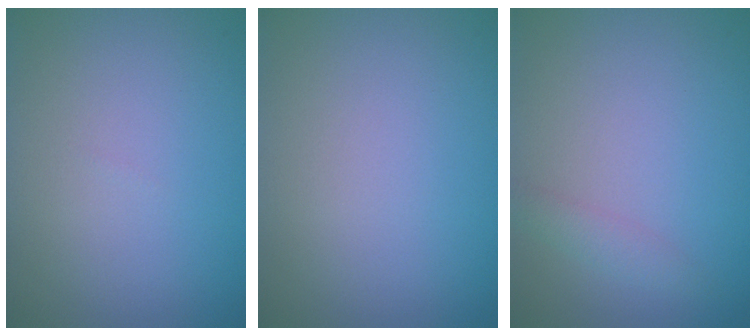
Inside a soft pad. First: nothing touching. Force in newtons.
{"total": 0.0}
{"total": 1.3, "press": 1.3, "slide": 0.0}